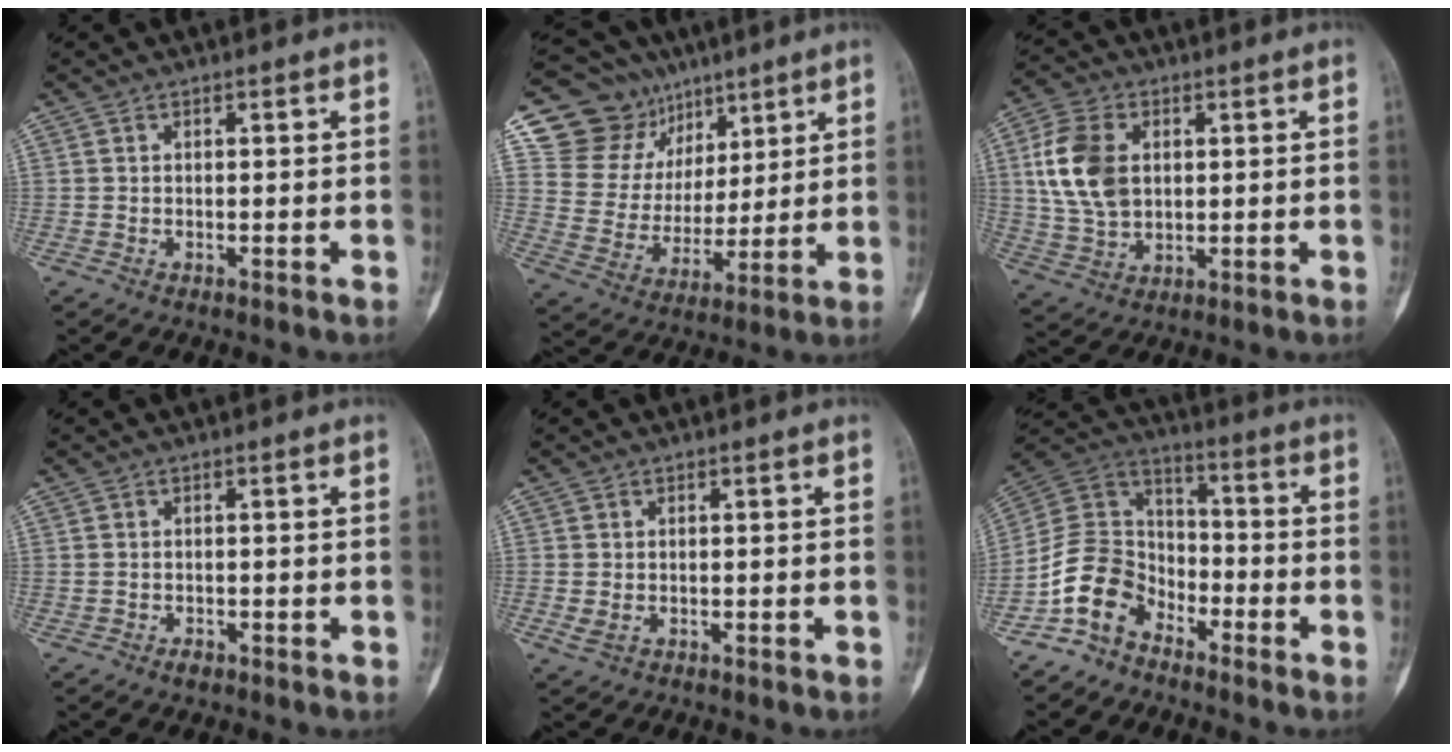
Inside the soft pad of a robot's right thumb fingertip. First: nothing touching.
{"total": 17.2, "force": [10.5, 13.1, 3.8], "torque": [-0.024, -0.023, 0.201]}
{"total": 12.4, "force": [2.3, 8.4, 8.8], "torque": [-0.169, 0.000, 0.047]}
{"total": 1.0, "force": [-0.7, 0.7, 0.2], "torque": [-0.002, 0.005, -0.010]}
{"total": 1.6, "force": [-0.3, 1.3, 0.9], "torque": [-0.018, -0.002, 0.000]}
{"total": 10.8, "force": [-6.9, 7.6, 3.6], "torque": [-0.050, 0.076, -0.146]}